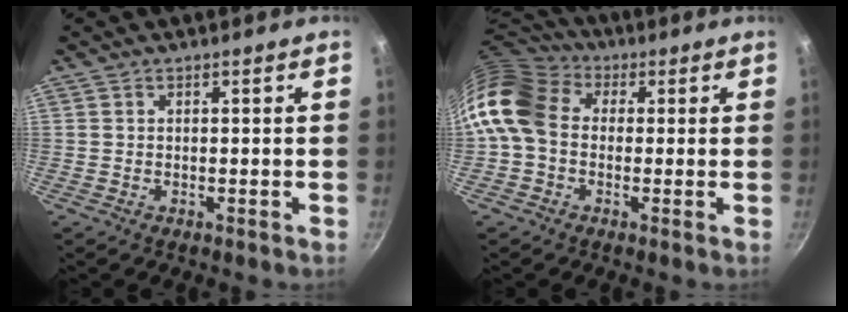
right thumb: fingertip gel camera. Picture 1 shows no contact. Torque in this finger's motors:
{"motor_torque": [0.58, 0.58, 0.33, -0.30, 0.15]}